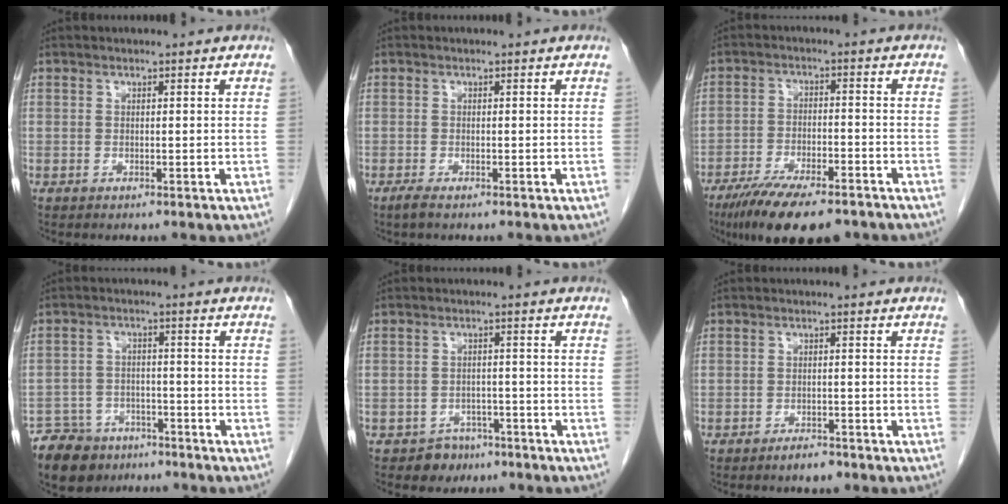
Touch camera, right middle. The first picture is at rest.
{"total": 1.3, "force": [-1.0, 0.2, 0.9], "torque": [-0.028, -0.005, -0.020]}
{"total": 13.7, "force": [-10.4, 3.7, 8.2], "torque": [-0.134, -0.019, -0.166]}
{"total": 8.4, "force": [-6.4, 5.1, 1.8], "torque": [-0.041, 0.004, -0.104]}
{"total": 3.7, "force": [-2.5, 2.7, 0.3], "torque": [-0.003, 0.012, -0.032]}
{"total": 2.3, "force": [-1.8, 0.7, 1.2], "torque": [-0.023, 0.000, -0.025]}